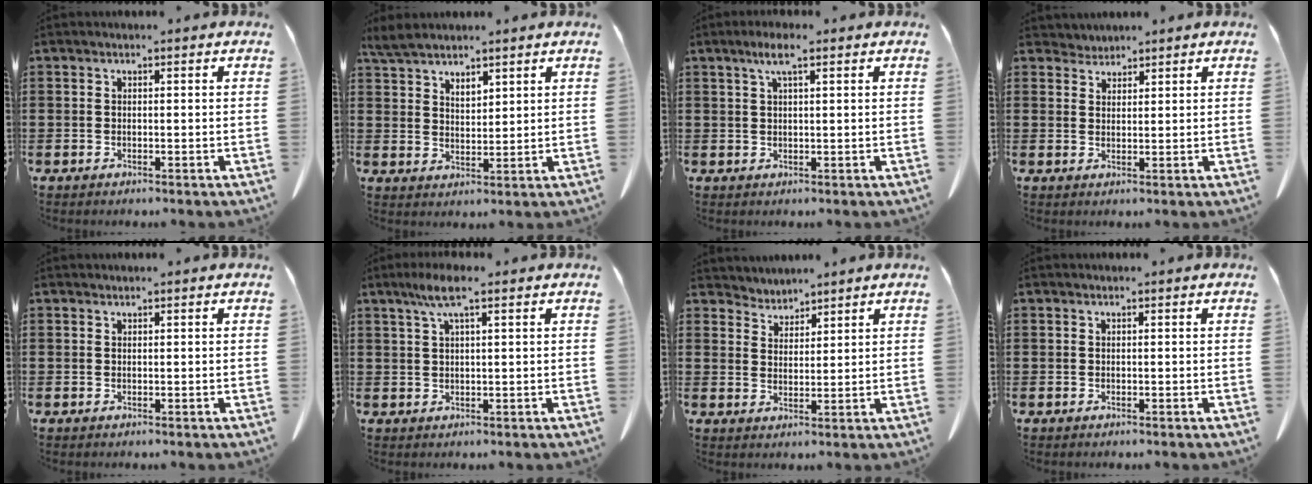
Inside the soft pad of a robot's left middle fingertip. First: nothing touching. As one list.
[{"total": 3.9, "force": [3.5, 1.4, 1.2], "torque": [-0.037, -0.001, 0.064]}, {"total": 3.3, "force": [1.8, 0.6, 2.7], "torque": [-0.057, 0.005, 0.029]}, {"total": 2.0, "force": [2.0, 0.4, -0.3], "torque": [-0.001, 0.000, 0.039]}, {"total": 0.0}, {"total": 4.5, "force": [2.4, 0.6, 3.8], "torque": [-0.080, 0.005, 0.041]}, {"total": 2.9, "force": [2.8, 0.5, -0.5], "torque": [-0.001, -0.011, 0.052]}, {"total": 0.0}]